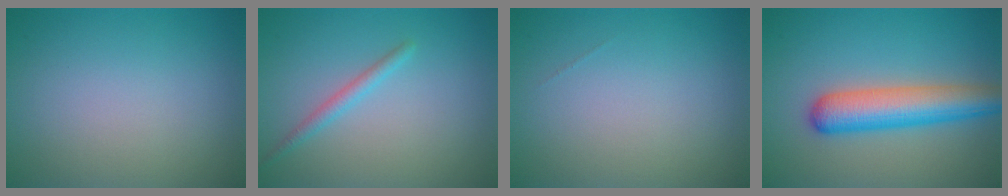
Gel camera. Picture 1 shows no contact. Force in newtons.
{"total": 1.5, "press": 1.5, "slide": 0.0}
{"total": 0.0}
{"total": 6.2, "press": 6.2, "slide": 0.3}